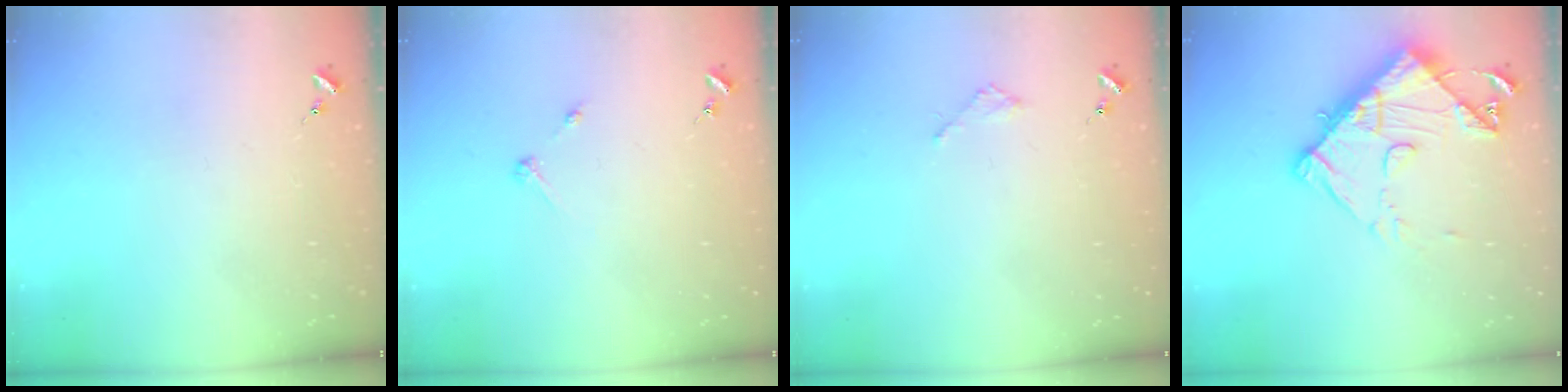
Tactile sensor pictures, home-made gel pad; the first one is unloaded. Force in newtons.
{"total": 2.7, "press": 2.7, "slide": 0.3}
{"total": 2.1, "press": 2.1, "slide": 0.2}
{"total": 13.6, "press": 13.5, "slide": 1.3}